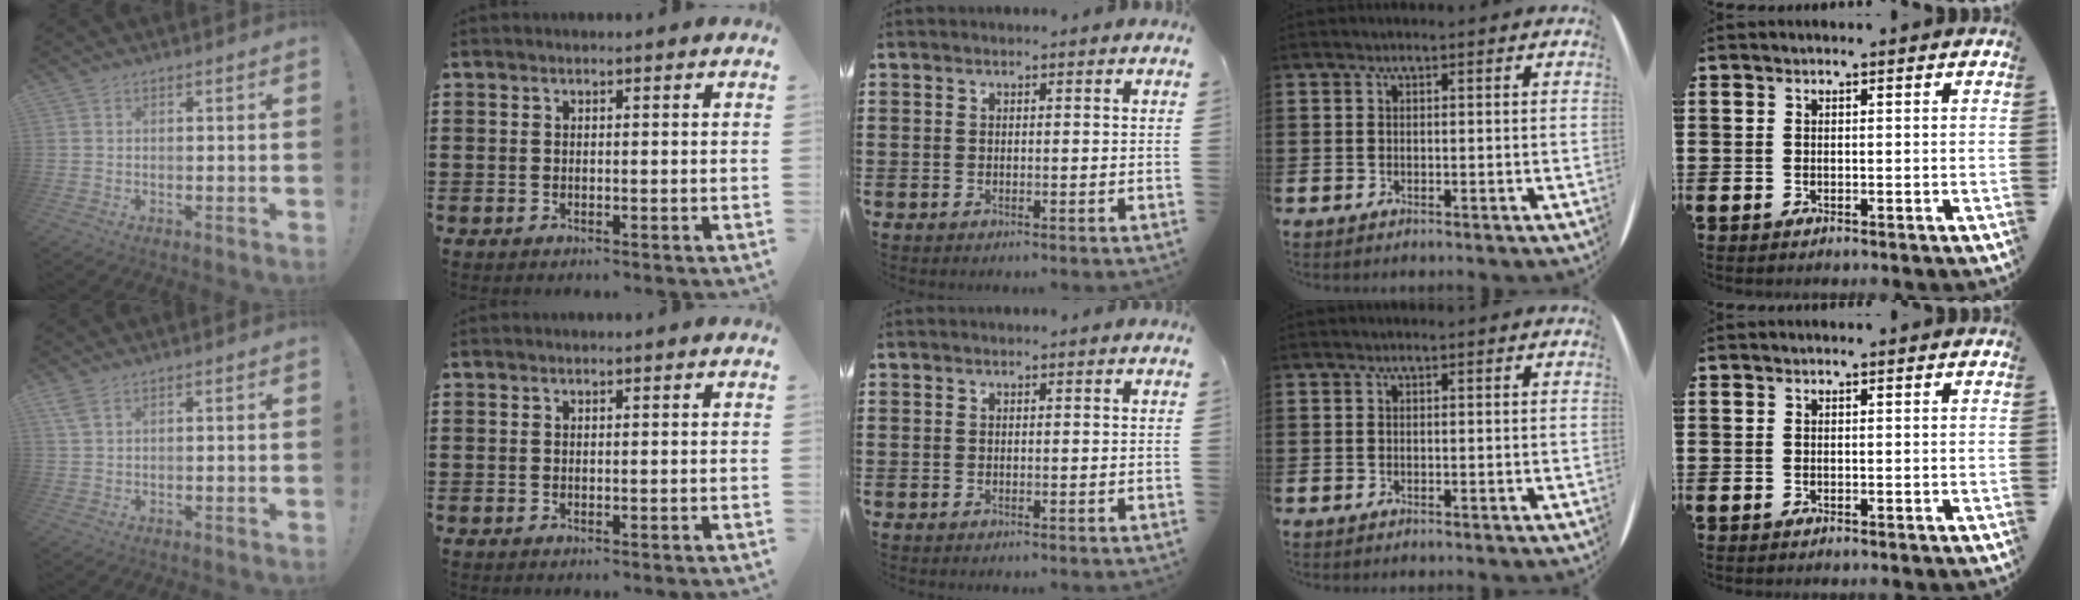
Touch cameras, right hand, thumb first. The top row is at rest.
{"thumb": {"total": 3.1, "force": [1.7, 1.1, 2.3], "torque": [-0.047, 0.002, 0.033]}}